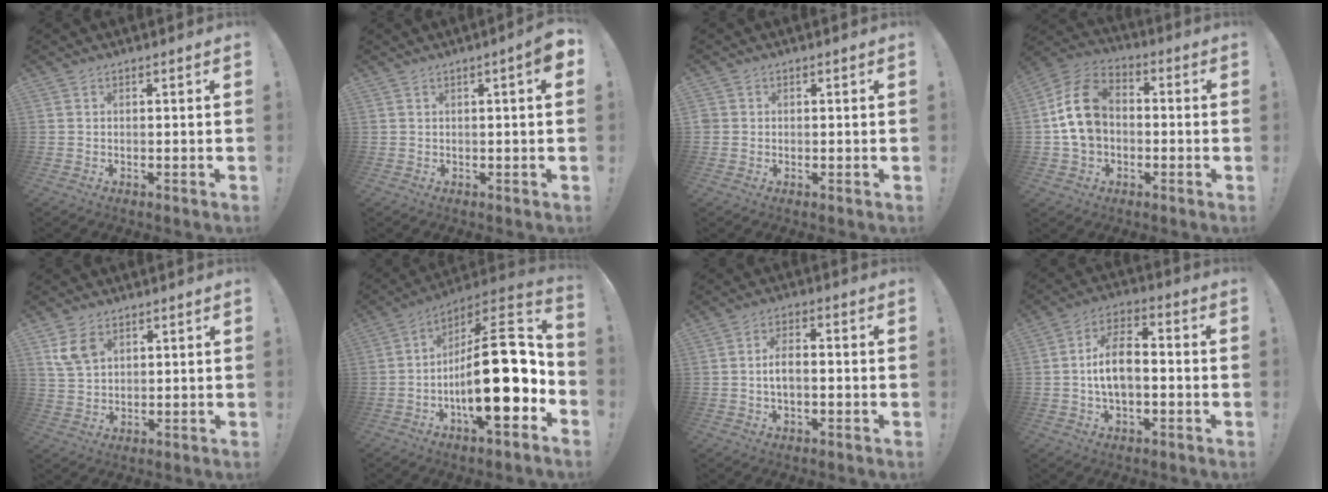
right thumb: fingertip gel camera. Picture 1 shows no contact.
{"total": 3.8, "force": [0.8, 0.1, 3.7], "torque": [-0.057, -0.002, 0.011]}
{"total": 1.5, "force": [0.0, 1.4, 0.4], "torque": [-0.014, 0.005, 0.003]}
{"total": 14.8, "force": [1.2, 11.3, 9.5], "torque": [-0.147, 0.018, 0.028]}
{"total": 7.3, "force": [3.7, 4.9, 4.0], "torque": [-0.064, -0.008, 0.074]}
{"total": 25.8, "force": [-3.5, 9.2, 23.8], "torque": [-0.381, 0.018, -0.052]}
{"total": 5.1, "force": [-0.6, 2.5, 4.4], "torque": [-0.061, 0.004, -0.013]}
{"total": 10.2, "force": [-1.3, 5.7, 8.3], "torque": [-0.144, 0.008, -0.021]}